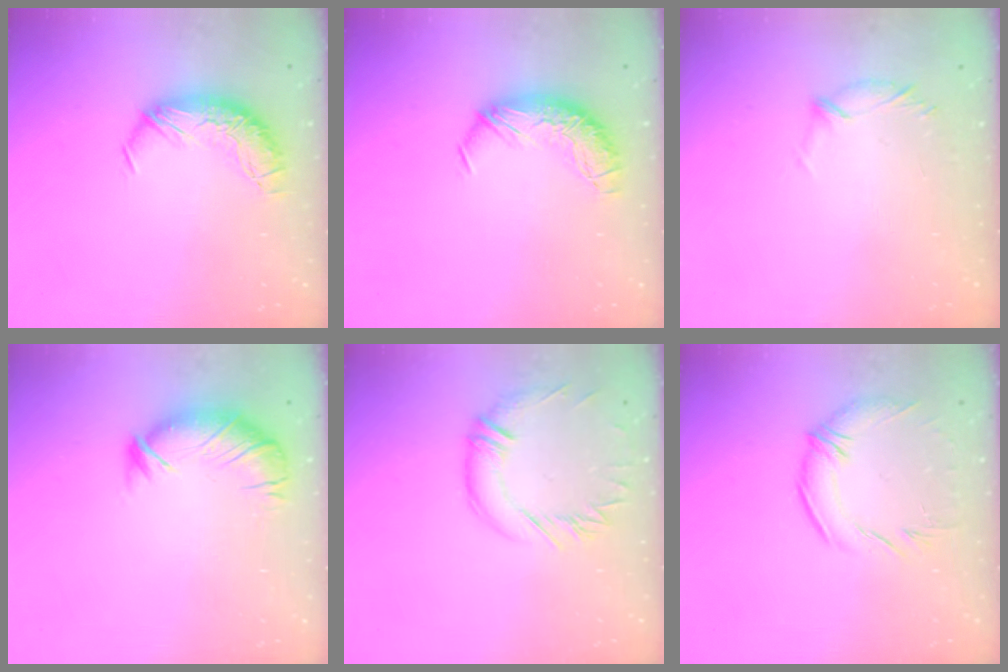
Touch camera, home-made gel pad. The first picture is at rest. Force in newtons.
{"total": 0.0}
{"total": 5.0, "press": 4.8, "slide": 1.4}
{"total": 2.9, "press": 2.5, "slide": 1.4}
{"total": 0.8, "press": 0.2, "slide": 0.8}
{"total": 3.0, "press": 1.4, "slide": 2.6}